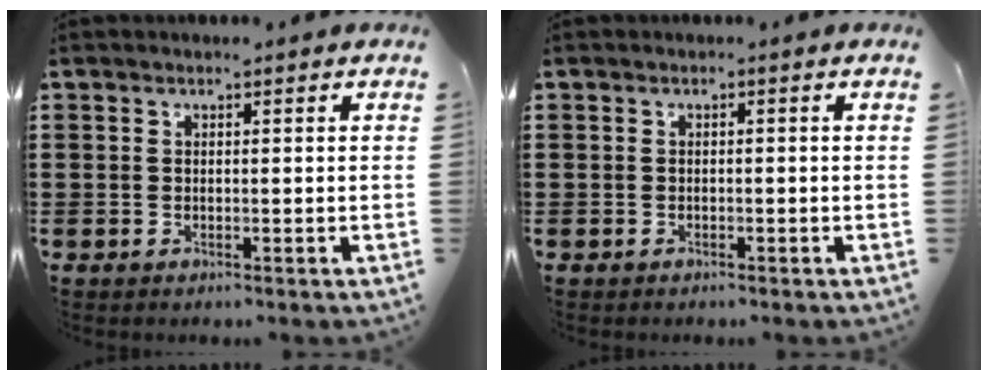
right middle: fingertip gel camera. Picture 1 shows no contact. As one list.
[{"total": 0.0}]